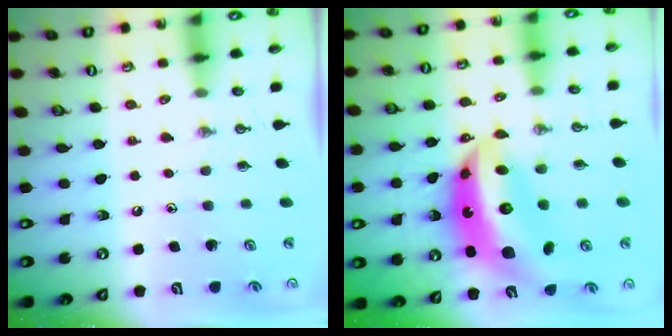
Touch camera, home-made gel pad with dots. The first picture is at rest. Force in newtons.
{"total": 16.1, "press": 16.0, "slide": 1.5}